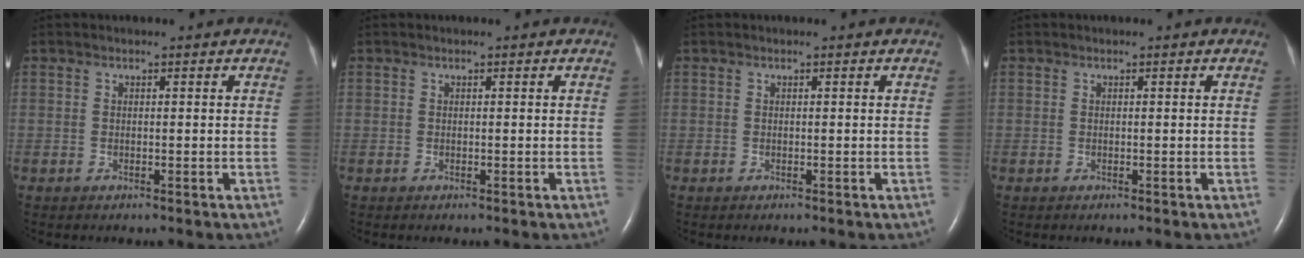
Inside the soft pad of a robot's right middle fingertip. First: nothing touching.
{"total": 0.0}
{"total": 0.0}
{"total": 0.0}